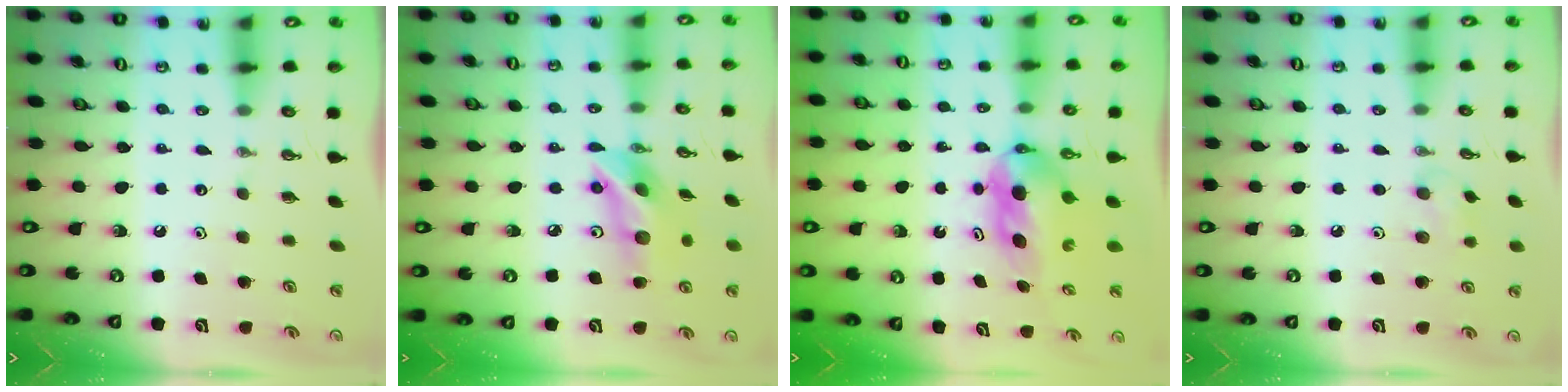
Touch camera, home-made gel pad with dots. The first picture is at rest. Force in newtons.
{"total": 14.6, "press": 14.2, "slide": 3.4}
{"total": 6.2, "press": 5.5, "slide": 2.9}
{"total": 6.0, "press": 5.7, "slide": 1.9}